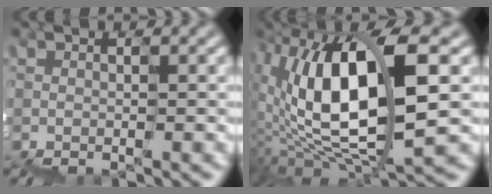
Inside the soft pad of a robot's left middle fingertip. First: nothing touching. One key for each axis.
{"total": 9.5, "fx": 1.0, "fy": 3.3, "fz": 8.8, "tx": -0.181, "ty": 0.020, "tz": 0.017}